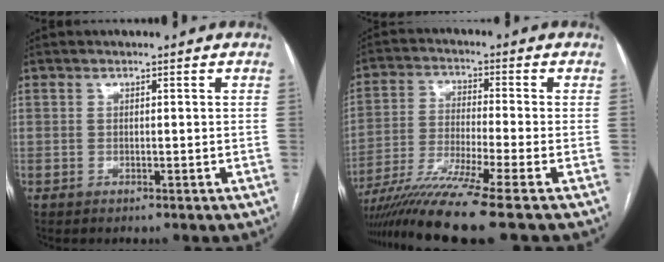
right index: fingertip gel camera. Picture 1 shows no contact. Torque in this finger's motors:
{"motor_torque": [1.54, -0.60, 0.95, 0.21]}